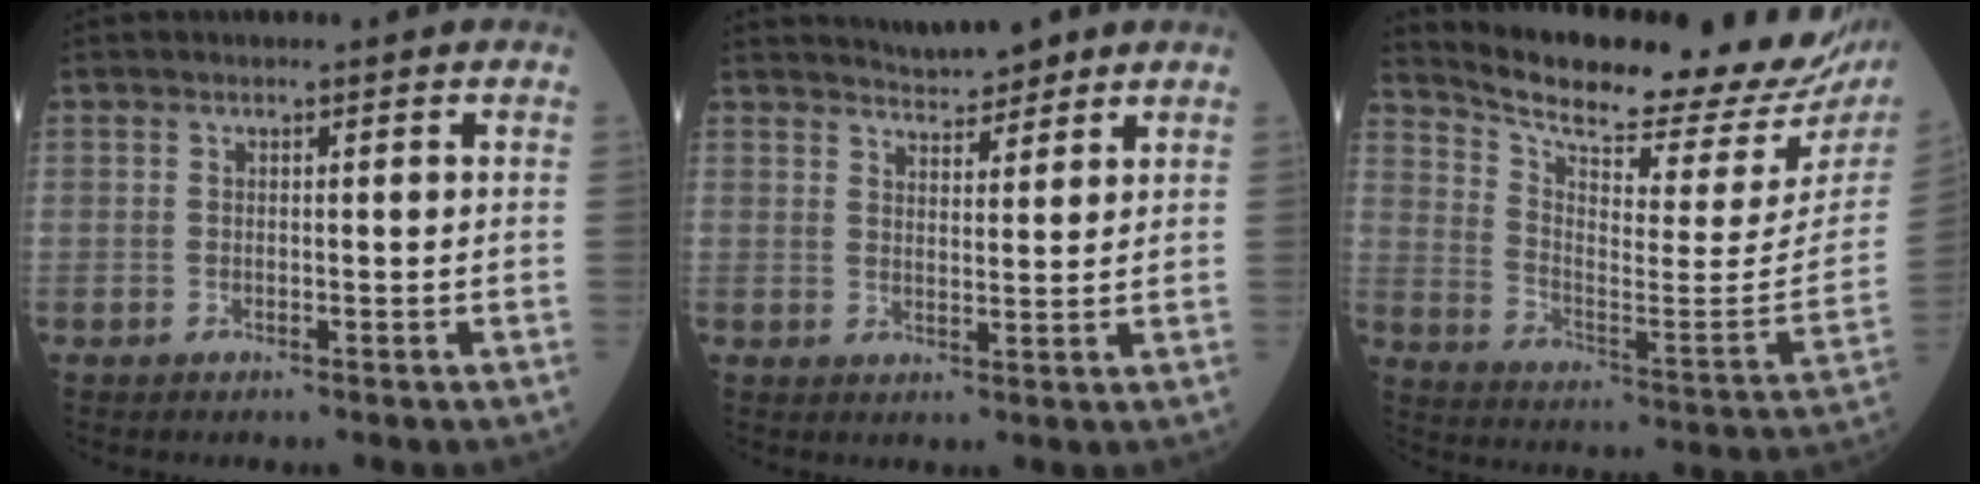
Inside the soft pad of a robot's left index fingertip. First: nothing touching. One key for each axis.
{"total": 5.6, "fx": 5.2, "fy": 1.1, "fz": 1.5, "tx": -0.030, "ty": 0.012, "tz": 0.084}
{"total": 25.6, "fx": 23.0, "fy": 3.0, "fz": 11.0, "tx": -0.188, "ty": -0.085, "tz": 0.313}